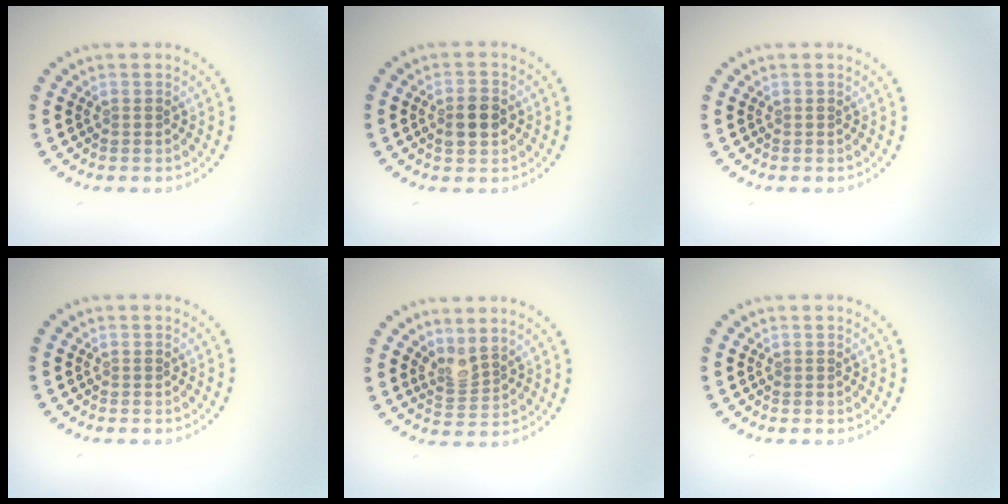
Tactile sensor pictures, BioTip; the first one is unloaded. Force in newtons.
{"total": 2.8, "press": 2.8, "slide": 0.2}
{"total": 0.0}
{"total": 0.0}
{"total": 2.1, "press": 1.6, "slide": 1.4}
{"total": 0.0}